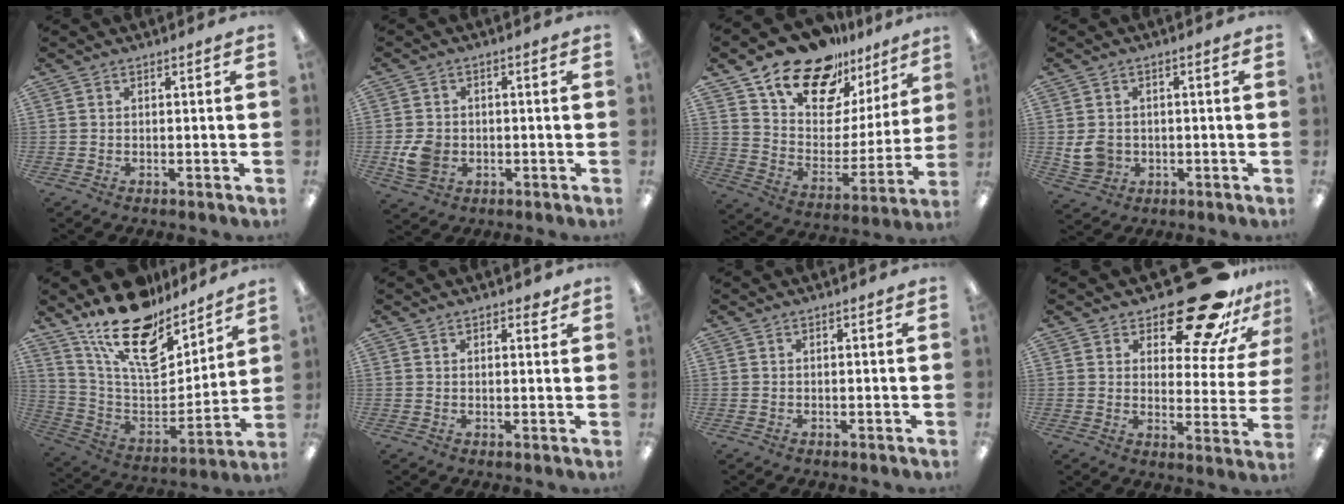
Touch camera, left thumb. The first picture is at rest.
{"total": 5.9, "force": [-1.4, 4.9, 3.0], "torque": [-0.047, 0.000, -0.024]}
{"total": 18.4, "force": [15.1, 8.6, 6.2], "torque": [-0.124, -0.113, 0.268]}
{"total": 5.5, "force": [-0.5, 4.9, 2.6], "torque": [-0.054, 0.003, -0.006]}
{"total": 21.1, "force": [15.3, 9.2, 11.2], "torque": [-0.197, -0.107, 0.272]}
{"total": 2.2, "force": [1.6, 0.9, 1.2], "torque": [-0.016, -0.001, 0.027]}
{"total": 0.0}
{"total": 23.6, "force": [17.1, 9.3, 13.3], "torque": [-0.177, -0.103, 0.281]}